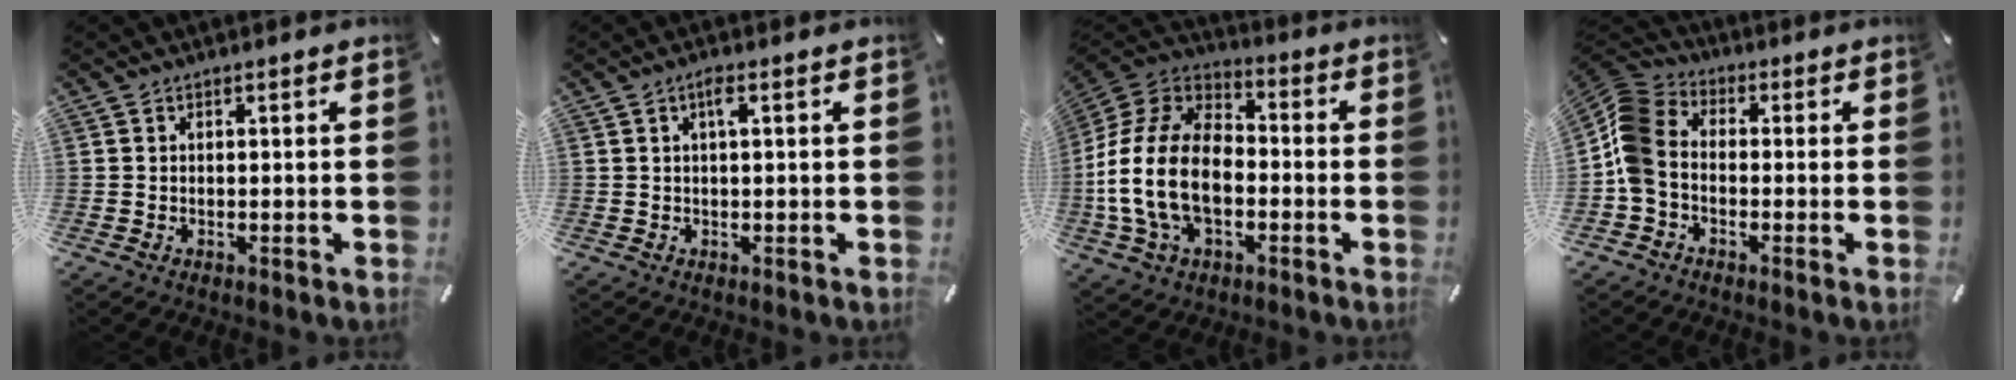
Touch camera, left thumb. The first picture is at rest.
{"total": 2.4, "force": [0.5, 0.4, 2.3], "torque": [-0.045, 0.004, 0.007]}
{"total": 18.9, "force": [-4.9, 12.6, 13.2], "torque": [-0.279, 0.036, -0.085]}
{"total": 9.3, "force": [-2.9, 6.8, 5.5], "torque": [-0.136, 0.014, -0.061]}